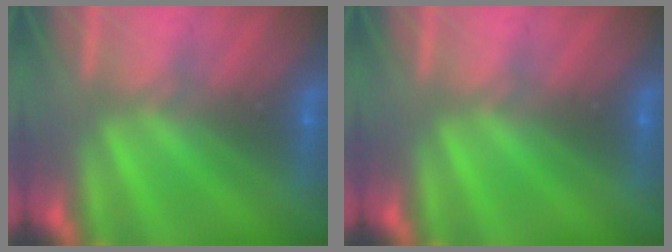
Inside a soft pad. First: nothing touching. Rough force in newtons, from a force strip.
{"total": 0.0}